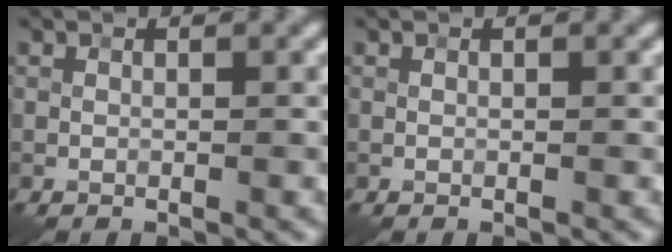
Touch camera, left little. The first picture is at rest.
{"total": 0.0}